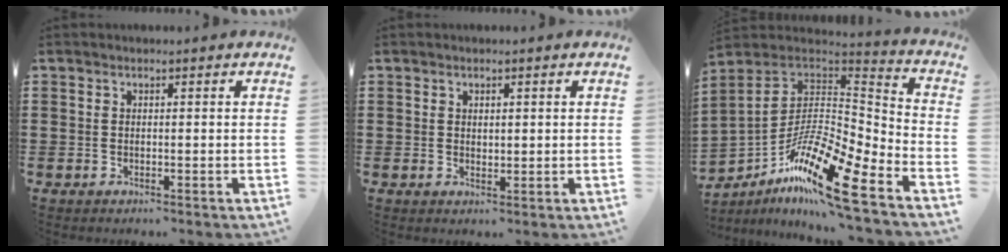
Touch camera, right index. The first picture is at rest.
{"total": 0.9, "force": [0.6, 0.6, 0.4], "torque": [-0.009, 0.005, 0.010]}
{"total": 16.7, "force": [-11.3, 3.3, 11.9], "torque": [-0.228, 0.016, -0.210]}